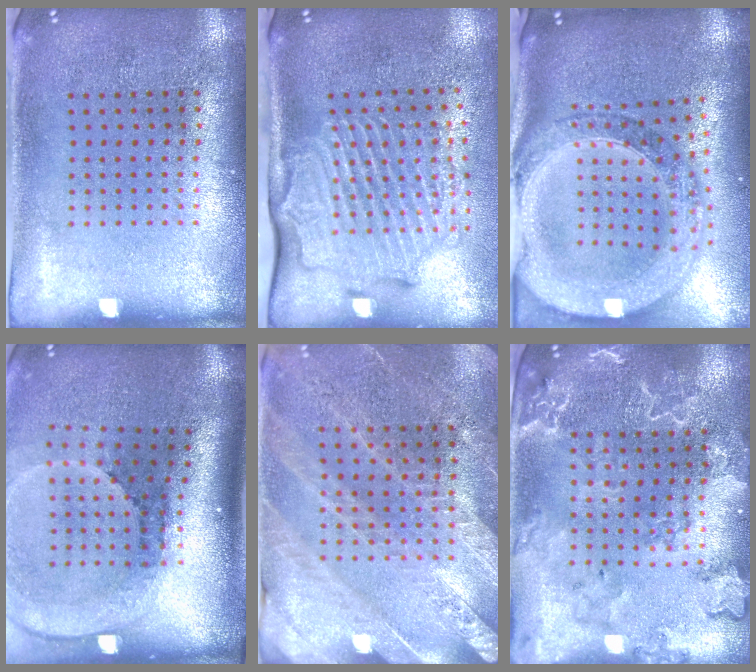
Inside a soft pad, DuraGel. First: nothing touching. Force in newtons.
{"total": 2.9, "press": 2.3, "slide": 1.8}
{"total": 2.9, "press": 2.4, "slide": 1.5}
{"total": 2.7, "press": 1.8, "slide": 2.0}
{"total": 2.7, "press": 2.7, "slide": 0.5}
{"total": 2.7, "press": 2.5, "slide": 1.0}